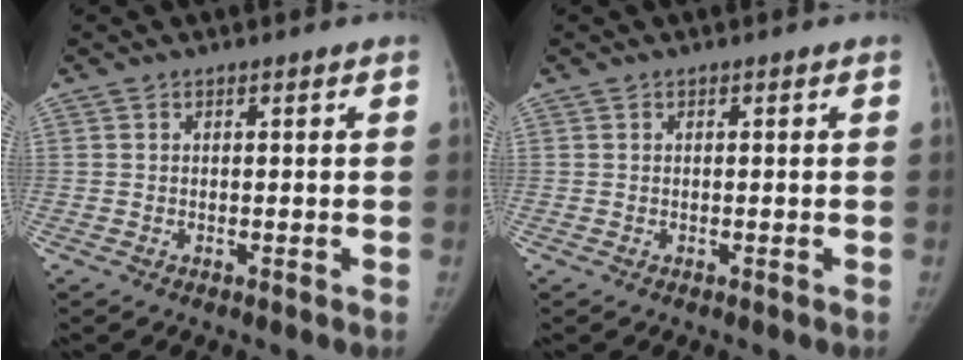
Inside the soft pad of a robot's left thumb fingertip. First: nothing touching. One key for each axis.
{"total": 0.0}